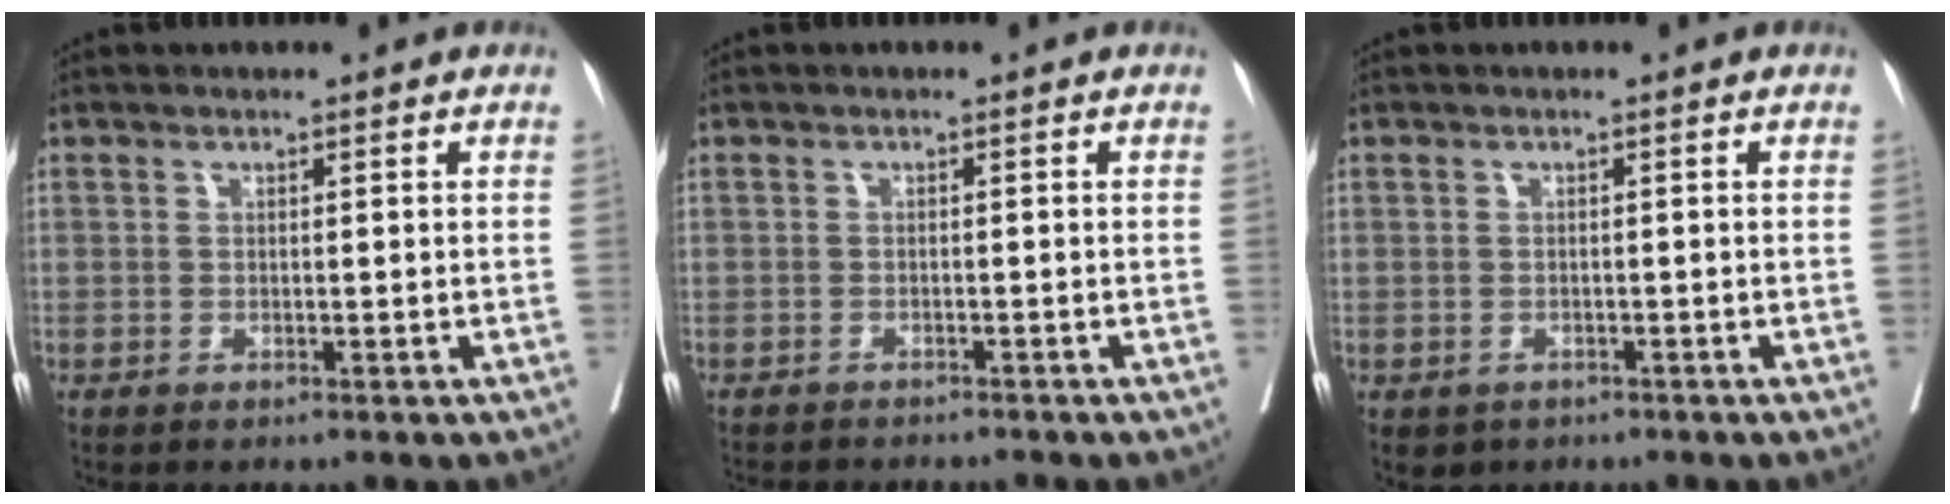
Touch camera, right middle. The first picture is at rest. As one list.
[{"total": 6.4, "force": [-6.0, 1.4, 2.0], "torque": [-0.023, -0.005, -0.081]}, {"total": 2.4, "force": [-1.5, 1.8, 0.5], "torque": [-0.006, 0.001, -0.018]}]